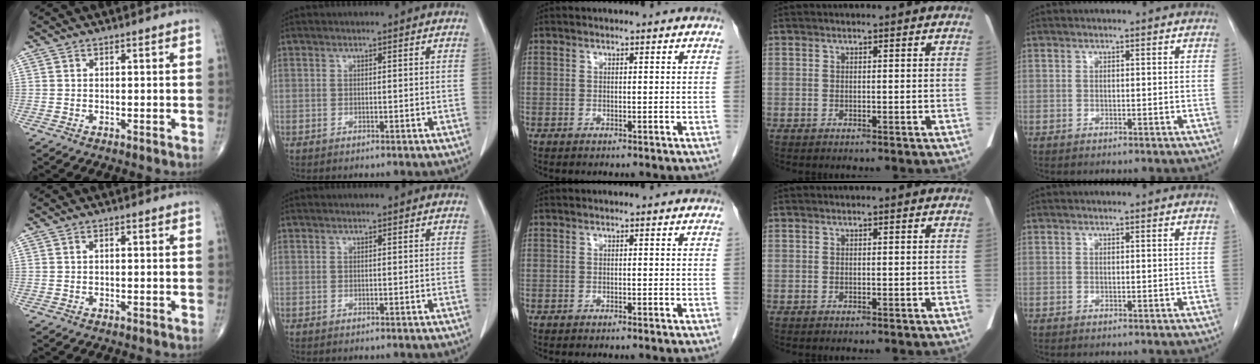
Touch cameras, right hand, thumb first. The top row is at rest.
{"thumb": {"total": 0.6, "force": [0.1, 0.3, 0.5], "torque": [-0.009, 0.000, 0.000]}, "middle": {"total": 0.5, "force": [-0.3, -0.1, 0.4], "torque": [-0.011, 0.000, -0.003]}}